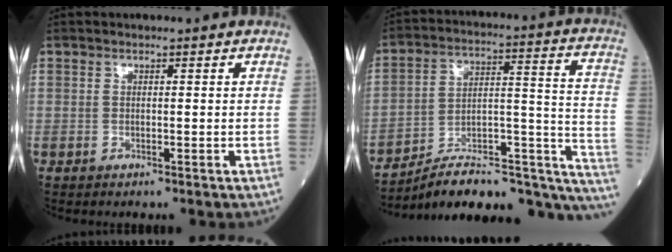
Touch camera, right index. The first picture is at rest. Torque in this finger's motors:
{"motor_torque": [-0.59, -0.53, -0.35, -0.08]}